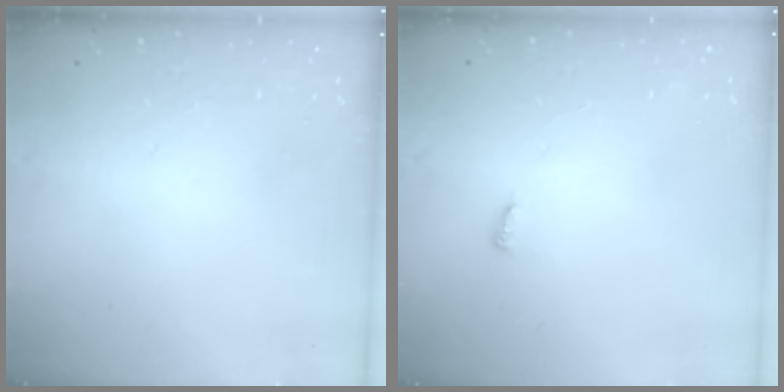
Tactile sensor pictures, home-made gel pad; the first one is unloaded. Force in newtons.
{"total": 2.8, "press": 2.8, "slide": 0.4}